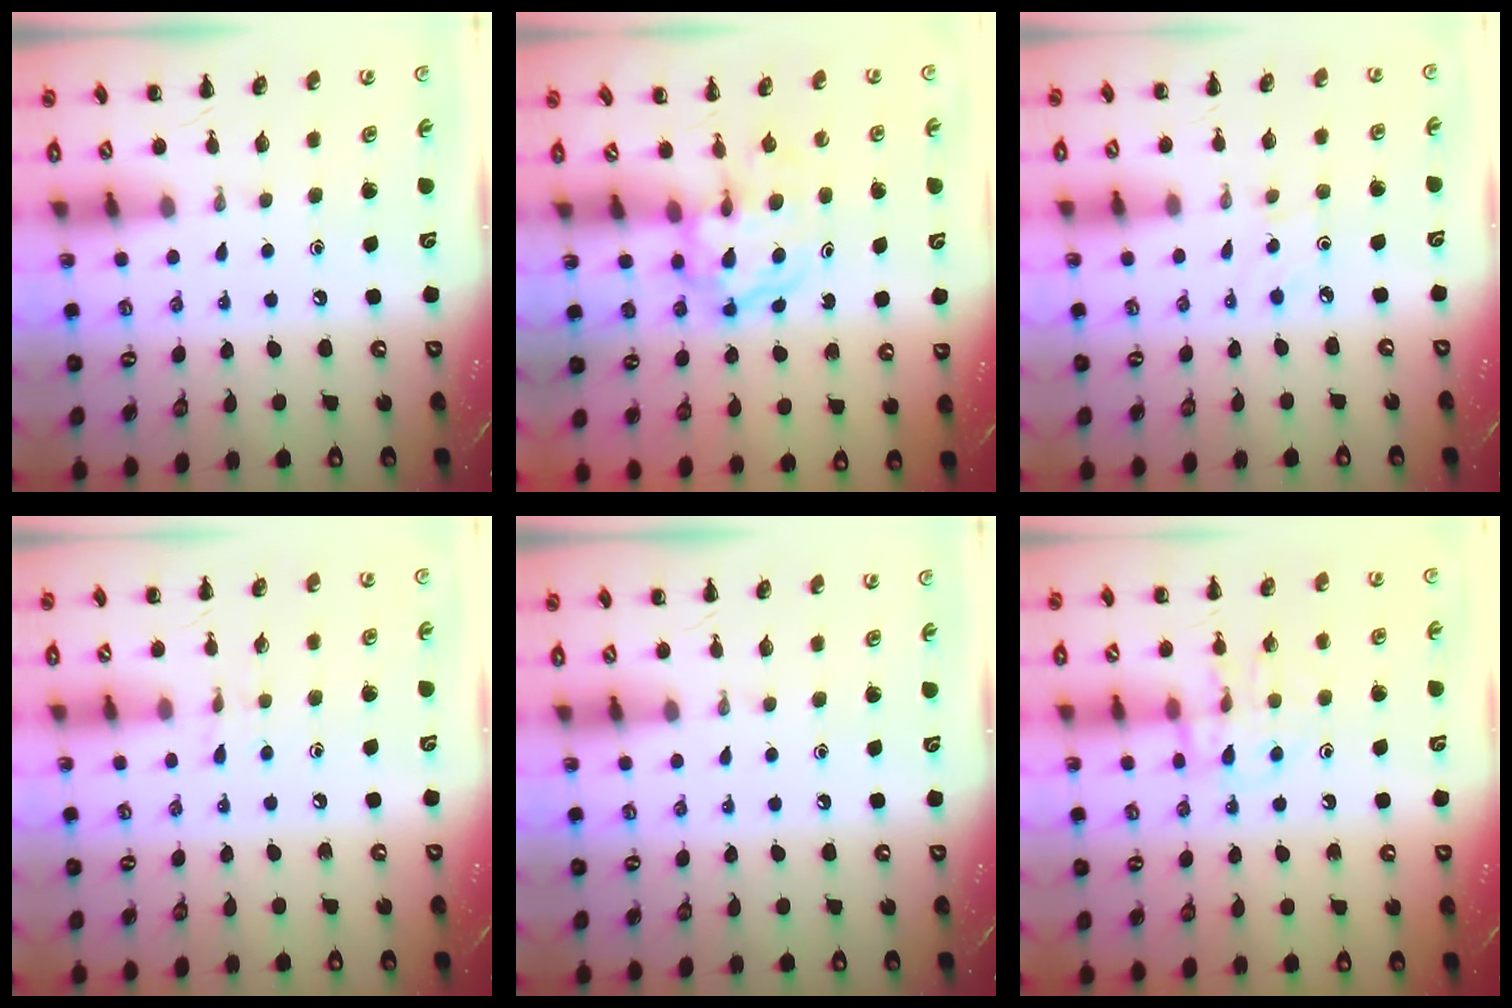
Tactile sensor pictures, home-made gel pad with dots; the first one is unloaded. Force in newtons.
{"total": 3.9, "press": 3.9, "slide": 0.5}
{"total": 2.1, "press": 2.0, "slide": 0.8}
{"total": 5.1, "press": 4.8, "slide": 1.5}
{"total": 0.0}
{"total": 12.2, "press": 12.1, "slide": 0.9}